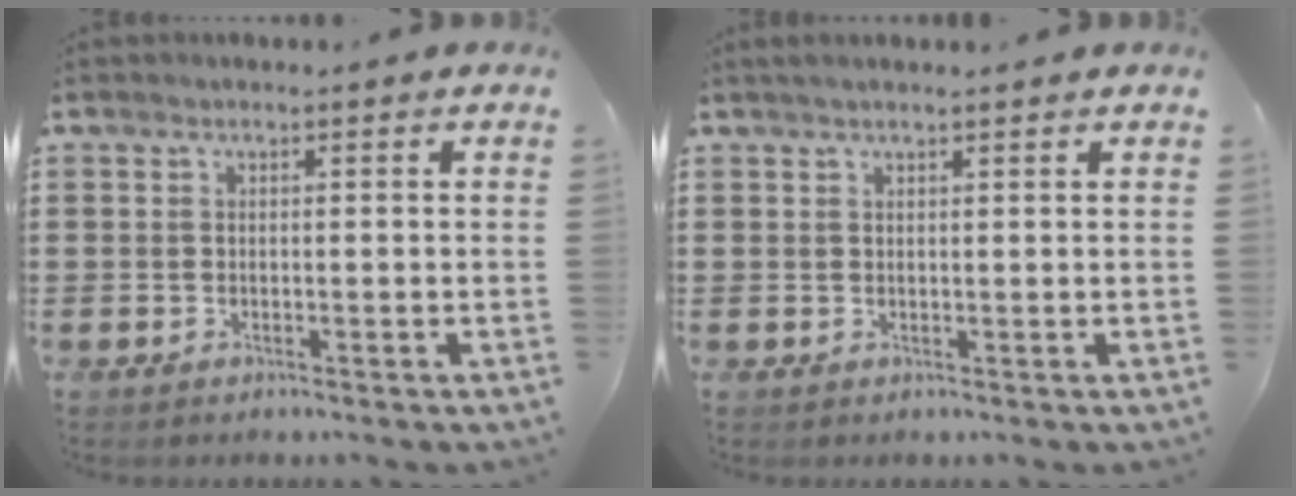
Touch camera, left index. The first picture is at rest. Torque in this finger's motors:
{"motor_torque": [0.36, 0.28, 0.00, 0.00]}